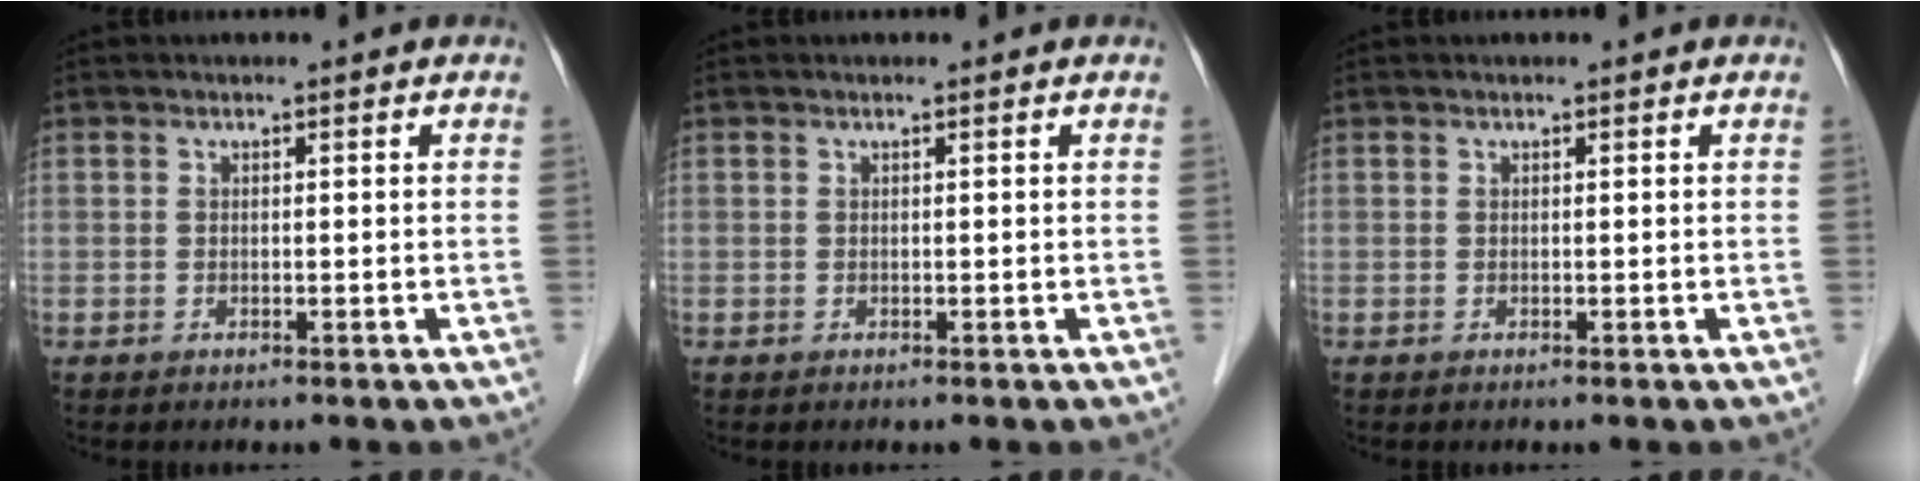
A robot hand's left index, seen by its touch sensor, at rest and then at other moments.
{"total": 0.0}
{"total": 0.0}